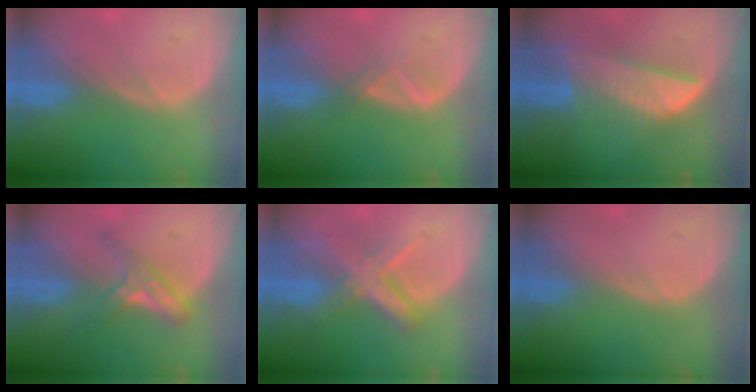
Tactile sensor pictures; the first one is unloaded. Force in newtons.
{"total": 1.8, "press": 1.7, "slide": 0.3}
{"total": 7.3, "press": 6.9, "slide": 2.6}
{"total": 5.1, "press": 4.9, "slide": 1.6}
{"total": 7.3, "press": 6.2, "slide": 3.8}
{"total": 0.0}